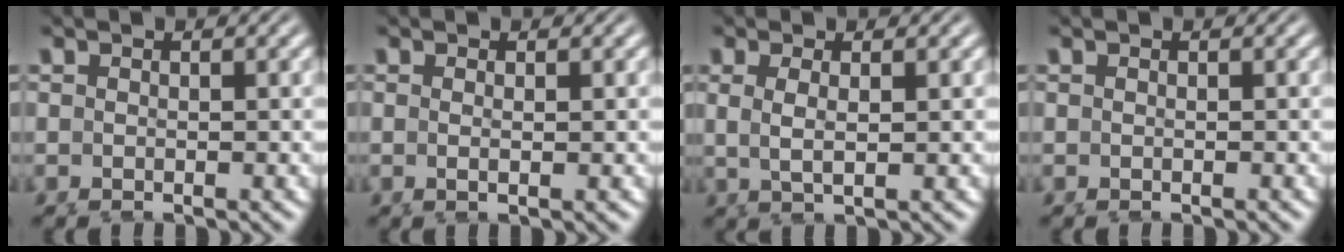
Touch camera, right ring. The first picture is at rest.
{"total": 1.1, "force": [0.1, -0.5, 0.9], "torque": [-0.023, -0.006, 0.006]}
{"total": 2.1, "force": [1.3, 0.0, 1.7], "torque": [-0.032, -0.001, 0.026]}
{"total": 0.0}